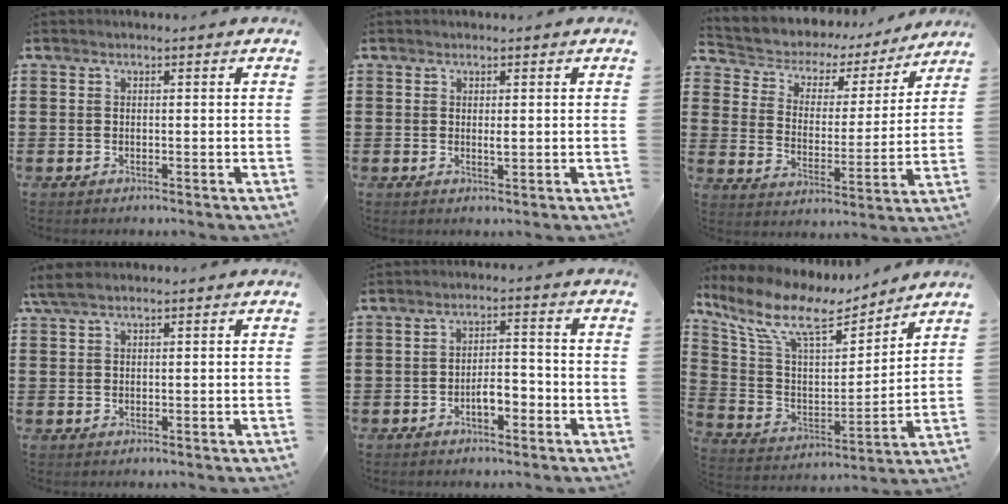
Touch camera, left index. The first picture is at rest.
{"total": 1.2, "force": [0.2, 0.3, 1.2], "torque": [-0.023, 0.000, 0.002]}
{"total": 4.6, "force": [3.9, 2.2, 0.9], "torque": [-0.046, -0.029, 0.060]}
{"total": 2.6, "force": [1.6, 0.7, 1.9], "torque": [-0.048, 0.000, 0.027]}
{"total": 3.8, "force": [-1.9, 1.5, 2.9], "torque": [-0.053, 0.006, -0.037]}
{"total": 11.1, "force": [8.0, 4.0, 6.5], "torque": [-0.160, -0.040, 0.137]}